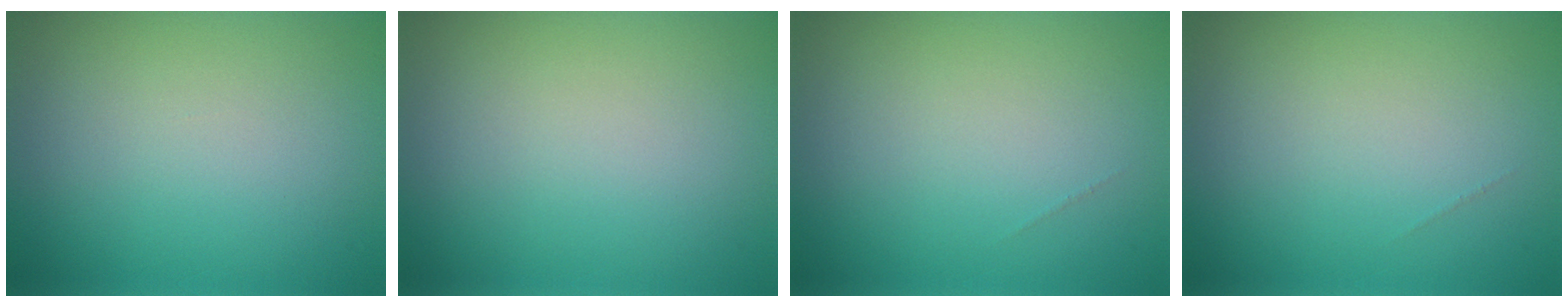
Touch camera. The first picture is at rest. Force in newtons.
{"total": 0.0}
{"total": 0.0}
{"total": 0.0}